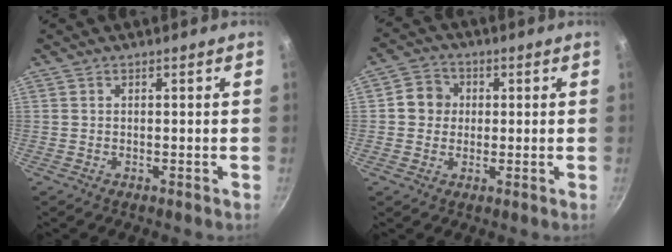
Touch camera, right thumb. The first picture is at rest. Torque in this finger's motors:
{"motor_torque": [0.14, 1.52, 0.21, -0.11, -0.01]}